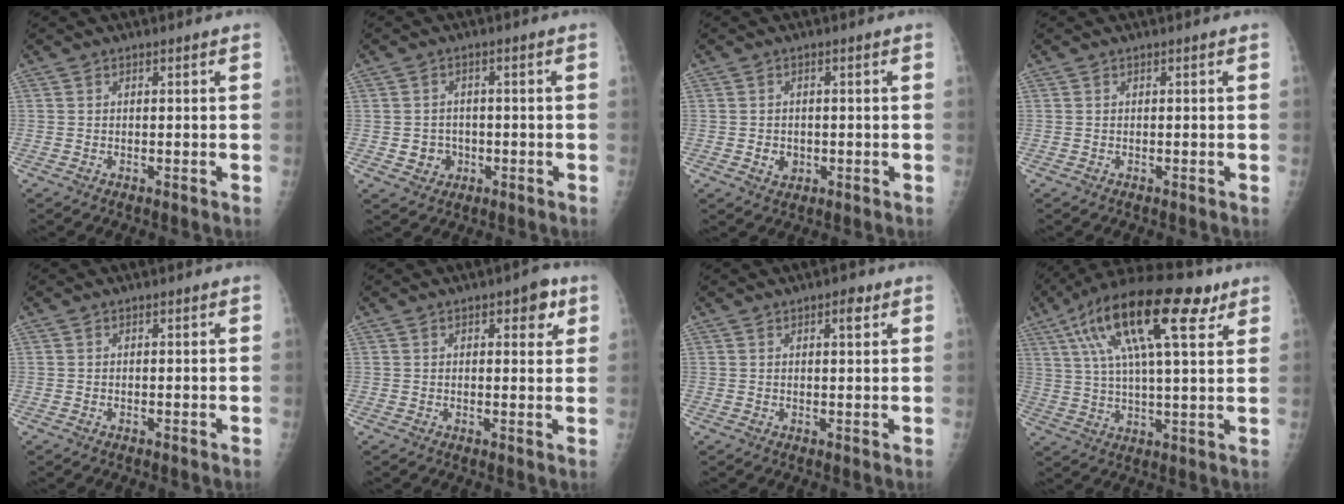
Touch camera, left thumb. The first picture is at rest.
{"total": 3.8, "force": [-0.9, 3.5, 1.2], "torque": [0.001, 0.006, -0.009]}
{"total": 2.7, "force": [-0.5, 2.3, 1.3], "torque": [-0.010, 0.002, -0.001]}
{"total": 0.0}
{"total": 0.0}
{"total": 5.0, "force": [2.4, 2.3, 3.7], "torque": [-0.025, -0.006, 0.024]}
{"total": 2.7, "force": [1.5, 1.1, 1.9], "torque": [-0.018, -0.004, 0.019]}
{"total": 21.4, "force": [10.1, 7.0, 17.5], "torque": [-0.304, 0.007, 0.165]}